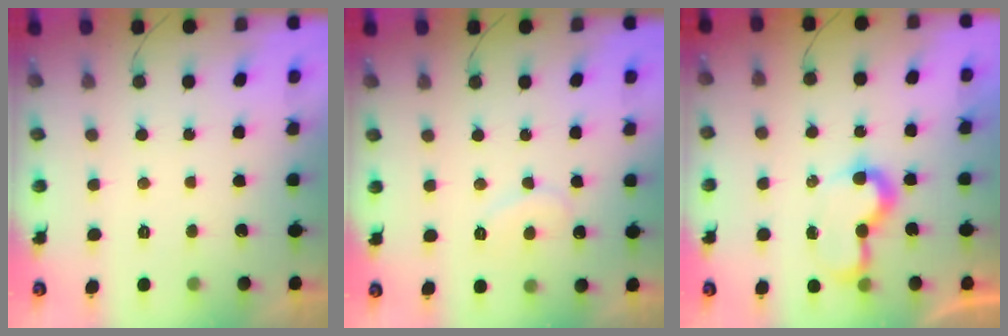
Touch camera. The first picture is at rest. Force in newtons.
{"total": 7.4, "press": 7.4, "slide": 0.5}
{"total": 7.6, "press": 7.6, "slide": 0.5}